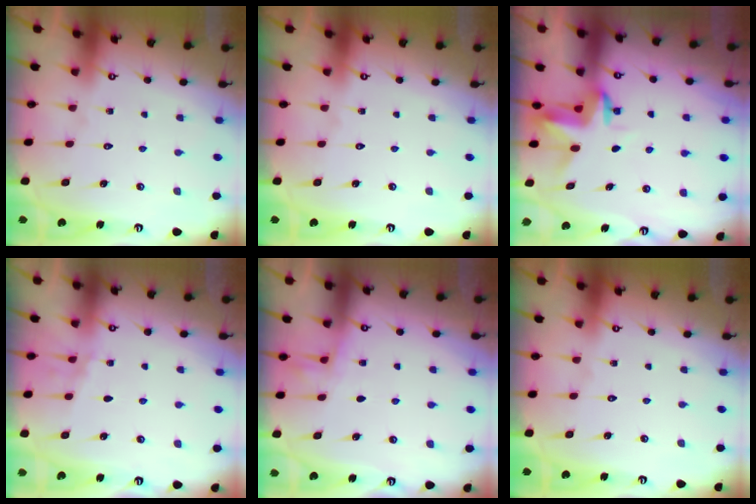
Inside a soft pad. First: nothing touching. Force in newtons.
{"total": 0.0}
{"total": 3.7, "press": 3.7, "slide": 0.2}
{"total": 4.3, "press": 3.5, "slide": 2.5}
{"total": 2.7, "press": 2.5, "slide": 1.2}
{"total": 0.0}